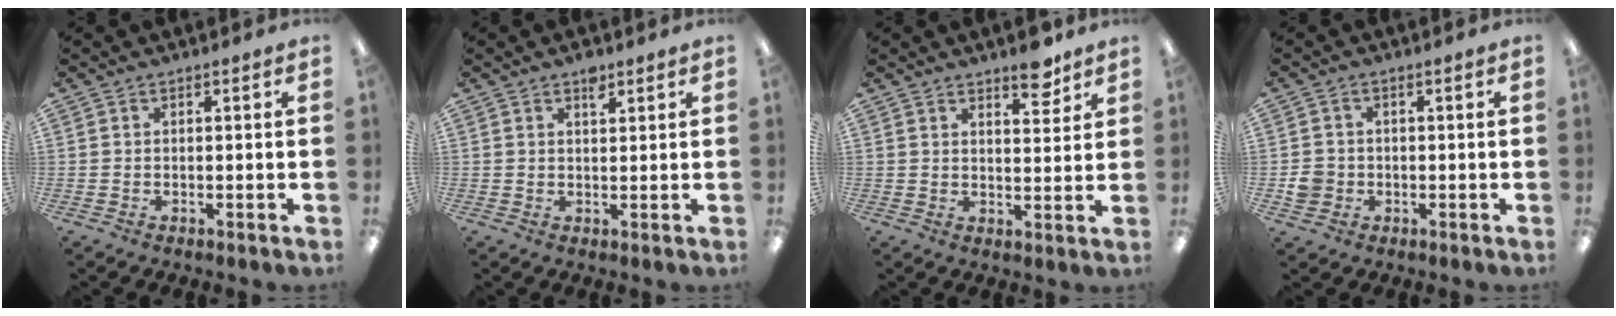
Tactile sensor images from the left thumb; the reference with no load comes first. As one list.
[{"total": 2.8, "force": [2.0, 1.2, 1.5], "torque": [-0.019, -0.007, 0.033]}, {"total": 6.0, "force": [4.7, 2.2, 2.9], "torque": [-0.018, -0.033, 0.077]}, {"total": 3.9, "force": [-0.8, 3.6, 1.1], "torque": [-0.011, 0.003, -0.015]}]